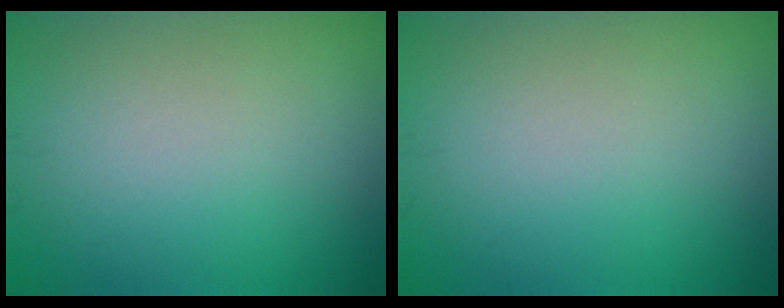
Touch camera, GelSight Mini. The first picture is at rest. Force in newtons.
{"total": 0.0}